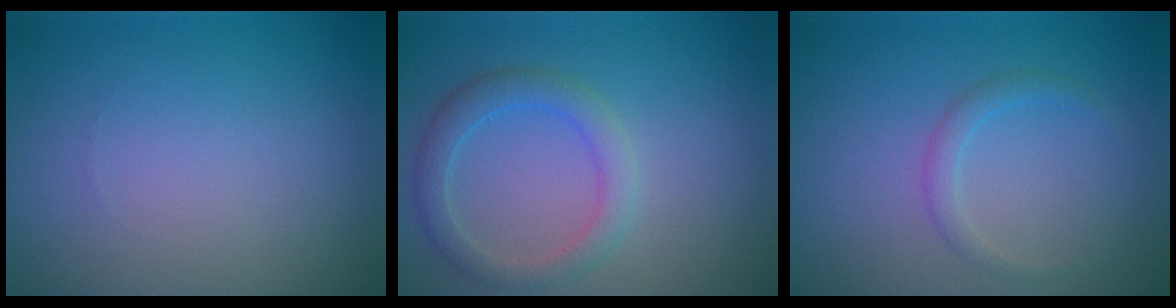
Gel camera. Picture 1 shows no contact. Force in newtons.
{"total": 2.8, "press": 2.8, "slide": 0.1}
{"total": 1.4, "press": 1.4, "slide": 0.0}